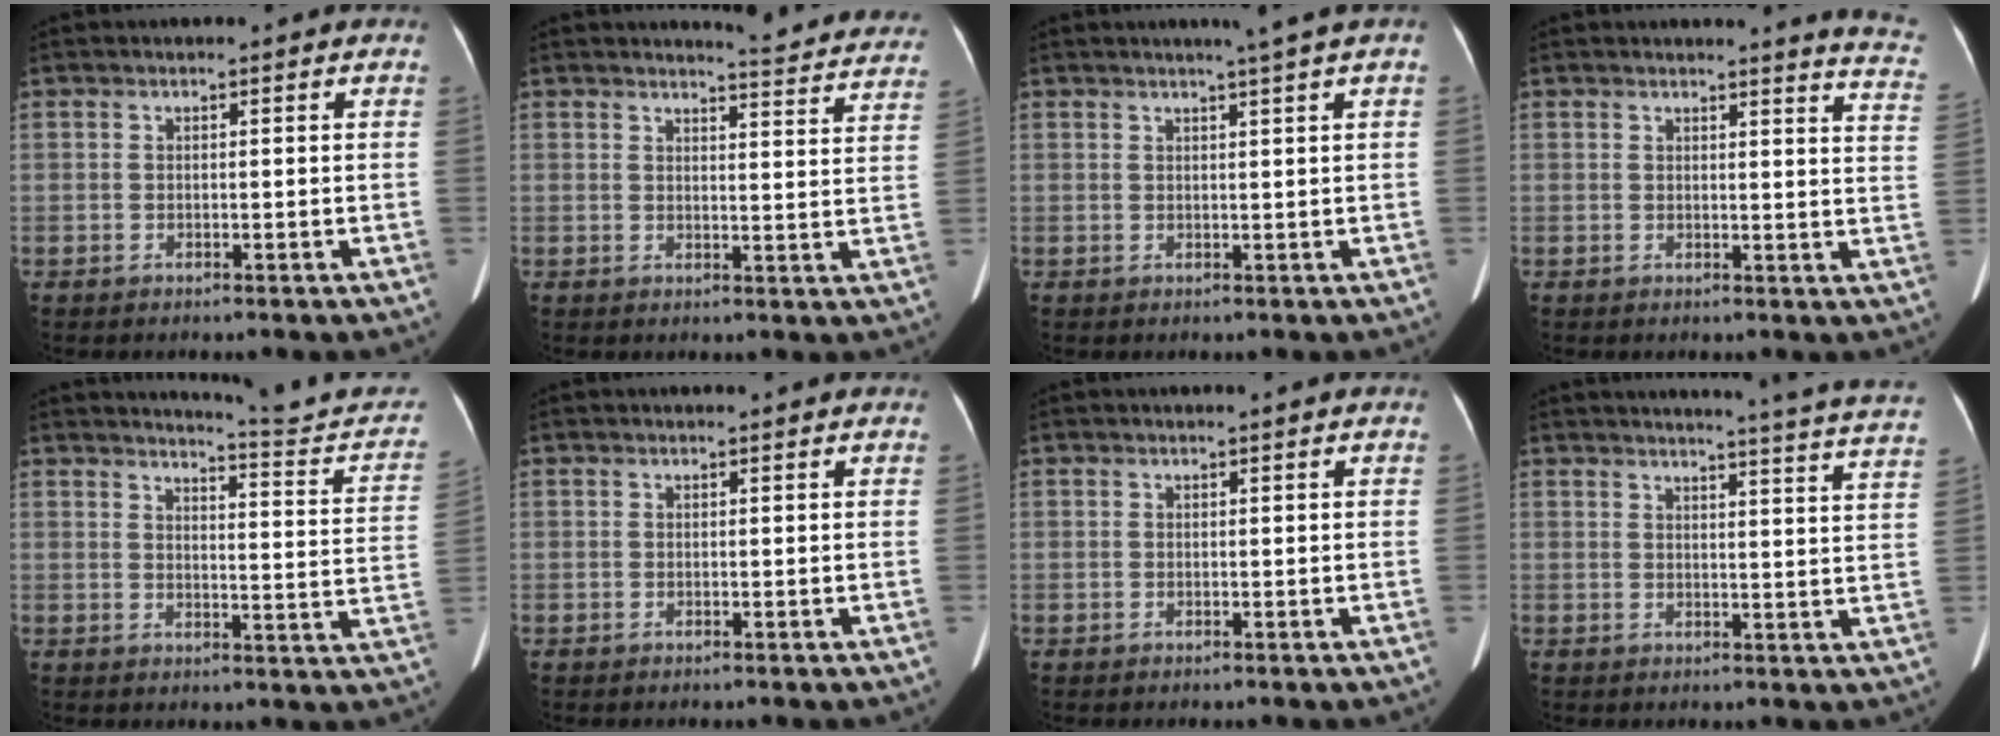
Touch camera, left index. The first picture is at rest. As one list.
[{"total": 12.6, "force": [12.4, 0.7, 2.1], "torque": [-0.009, -0.061, 0.116]}, {"total": 2.8, "force": [2.0, -0.9, 1.7], "torque": [-0.023, -0.001, 0.032]}, {"total": 8.7, "force": [8.4, -0.3, 2.2], "torque": [-0.008, -0.075, 0.059]}, {"total": 12.0, "force": [11.8, -0.4, 2.1], "torque": [-0.017, -0.063, 0.132]}, {"total": 1.1, "force": [1.0, 0.0, 0.2], "torque": [-0.009, 0.005, 0.011]}, {"total": 0.0}, {"total": 17.9, "force": [17.0, -1.3, 5.6], "torque": [-0.076, -0.087, 0.178]}]